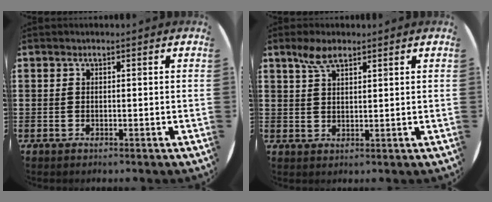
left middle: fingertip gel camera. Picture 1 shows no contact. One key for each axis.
{"total": 3.9, "fx": 2.7, "fy": 1.5, "fz": 2.3, "tx": -0.051, "ty": 0.007, "tz": 0.048}